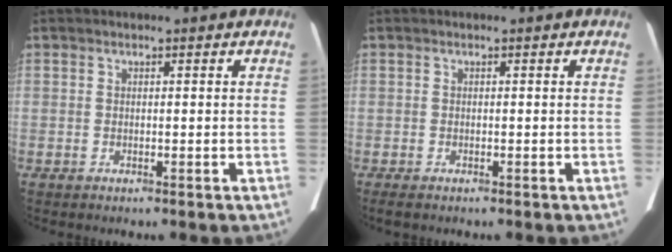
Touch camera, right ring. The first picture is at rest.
{"total": 1.2, "force": [-0.9, 0.5, 0.7], "torque": [-0.016, -0.003, -0.010]}